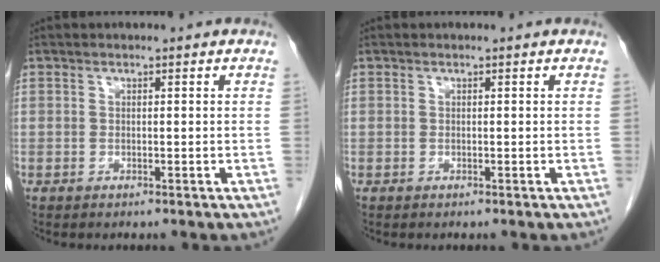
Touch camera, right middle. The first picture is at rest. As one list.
[{"total": 0.0}]